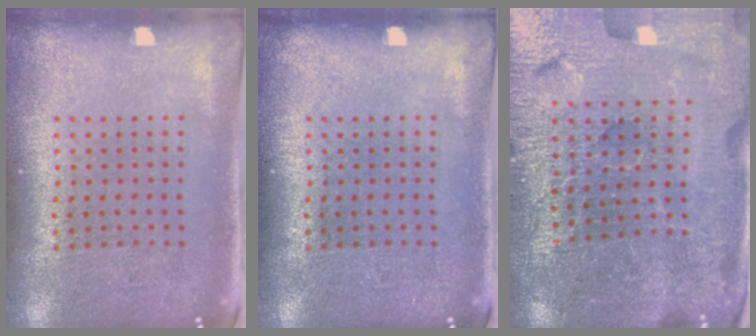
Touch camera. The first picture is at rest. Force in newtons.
{"total": 0.0}
{"total": 4.1, "press": 4.0, "slide": 0.9}